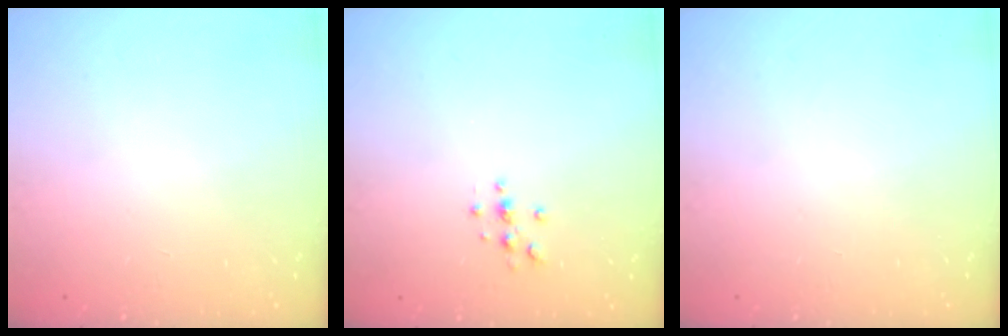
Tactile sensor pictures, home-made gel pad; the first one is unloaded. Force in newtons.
{"total": 3.0, "press": 3.0, "slide": 0.4}
{"total": 0.0}